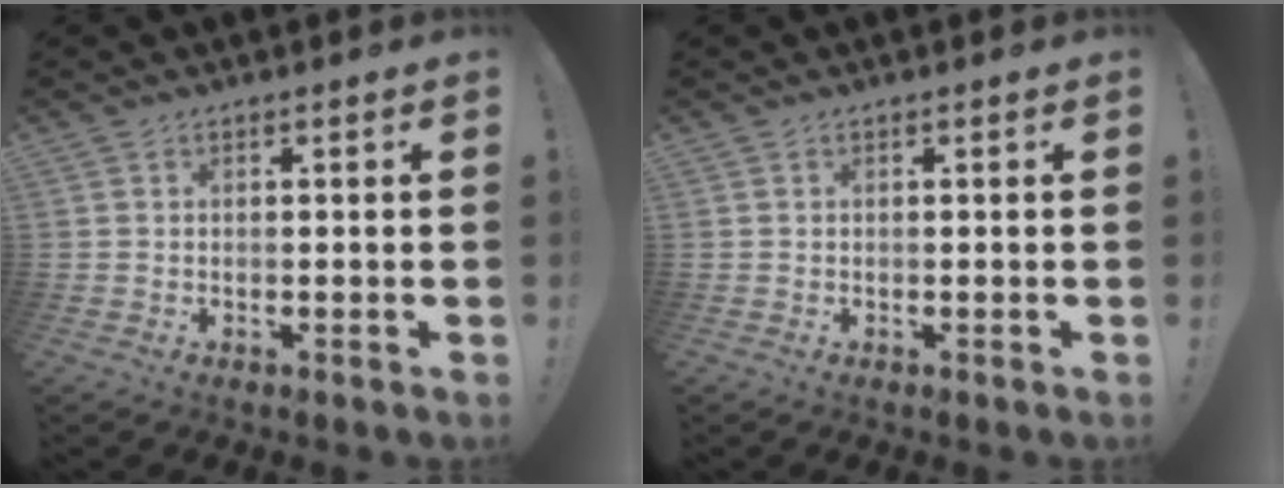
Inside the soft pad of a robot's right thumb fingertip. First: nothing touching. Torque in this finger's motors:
{"motor_torque": [0.00, 0.00, 0.00, 0.00, 0.06]}